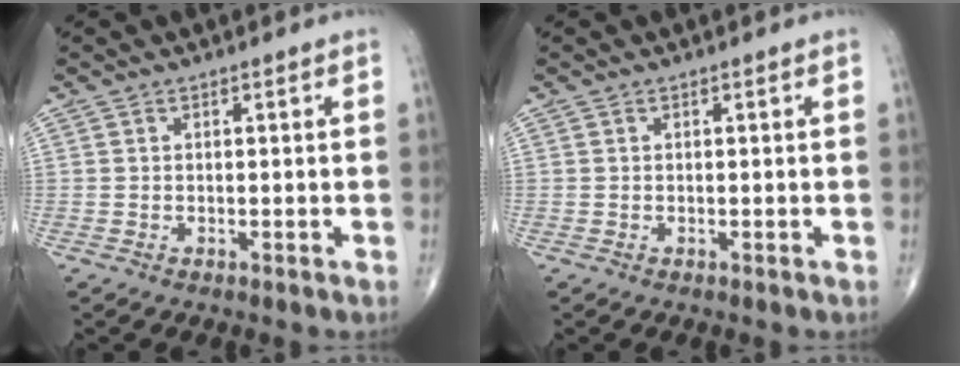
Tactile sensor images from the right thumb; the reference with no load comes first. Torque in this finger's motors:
{"motor_torque": [0.00, 0.00, 0.00, 0.00, 0.00]}